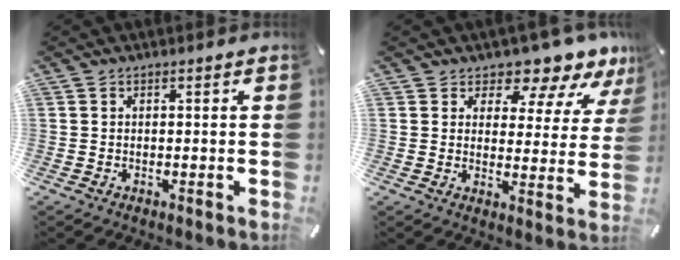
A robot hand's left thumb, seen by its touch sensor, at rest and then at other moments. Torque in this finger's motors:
{"motor_torque": [0.66, 0.10, 0.24, 0.14, 0.07]}